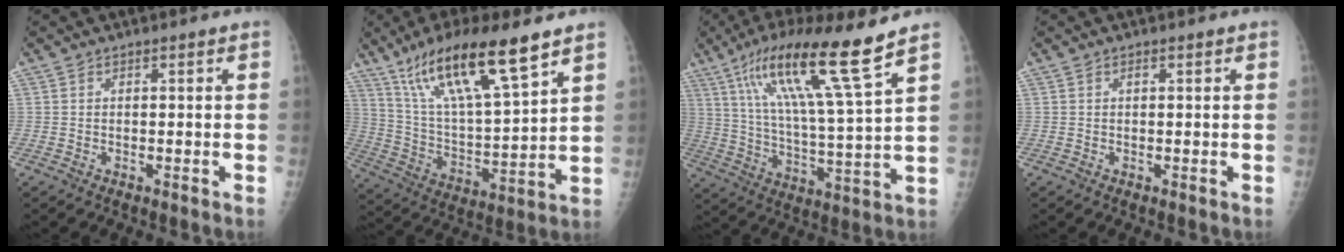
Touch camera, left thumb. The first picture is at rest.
{"total": 20.0, "force": [13.0, 4.0, 14.8], "torque": [-0.253, -0.044, 0.244]}
{"total": 18.5, "force": [11.5, 0.6, 14.5], "torque": [-0.249, -0.046, 0.201]}
{"total": 0.6, "force": [0.3, 0.3, 0.4], "torque": [-0.008, -0.001, 0.004]}